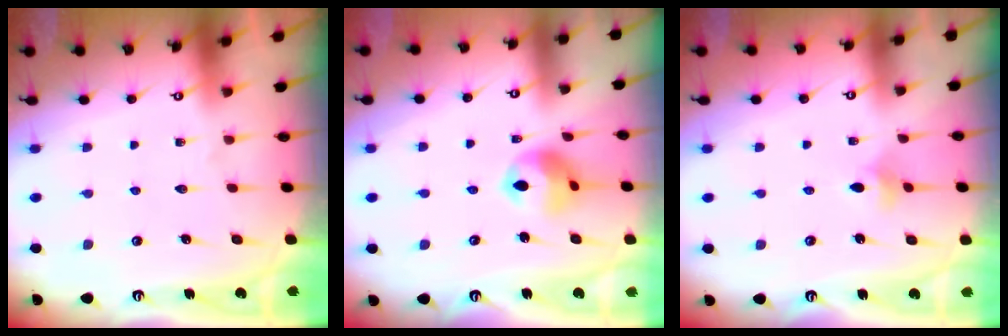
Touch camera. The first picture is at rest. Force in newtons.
{"total": 10.2, "press": 10.2, "slide": 0.9}
{"total": 3.3, "press": 3.3, "slide": 0.8}